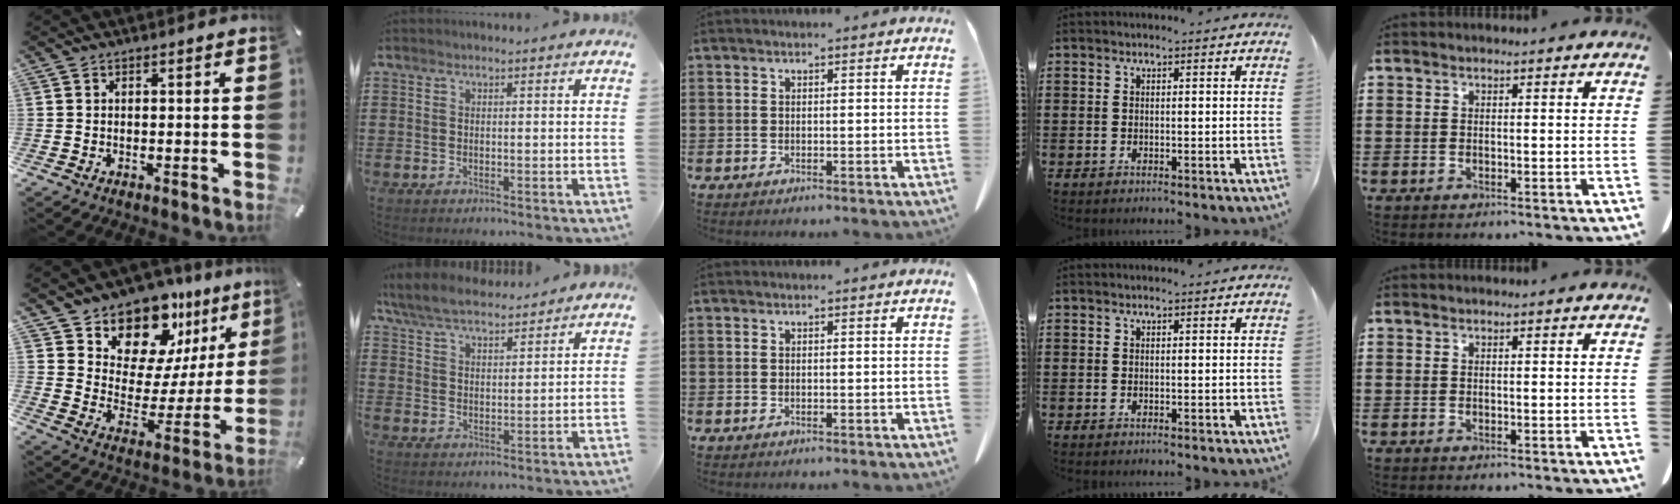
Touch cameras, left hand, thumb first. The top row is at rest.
{"thumb": {"total": 14.7, "force": [12.8, 7.0, 1.9], "torque": [-0.033, -0.142, 0.226]}, "index": {"total": 6.2, "force": [5.7, 1.4, 2.2], "torque": [-0.063, -0.016, 0.103]}}